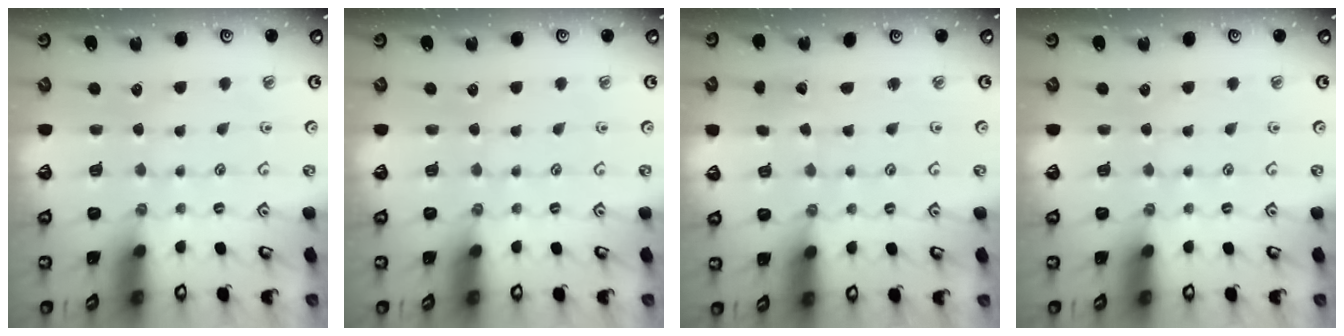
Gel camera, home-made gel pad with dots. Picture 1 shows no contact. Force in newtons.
{"total": 0.0}
{"total": 2.4, "press": 2.4, "slide": 0.2}
{"total": 0.0}